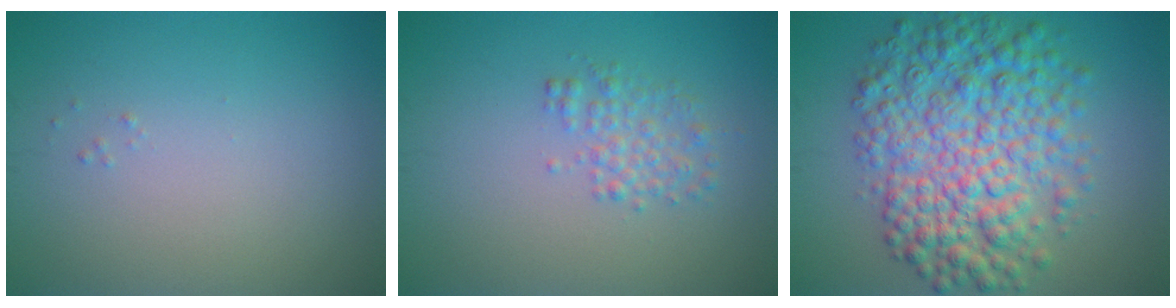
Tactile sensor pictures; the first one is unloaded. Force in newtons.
{"total": 2.0, "press": 2.0, "slide": 0.0}
{"total": 9.4, "press": 9.4, "slide": 0.0}